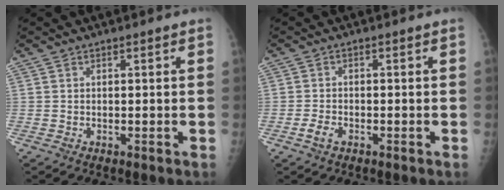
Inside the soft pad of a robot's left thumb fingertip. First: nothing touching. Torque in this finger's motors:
{"motor_torque": [-0.25, 0.24, 0.19, 0.03, 0.02]}